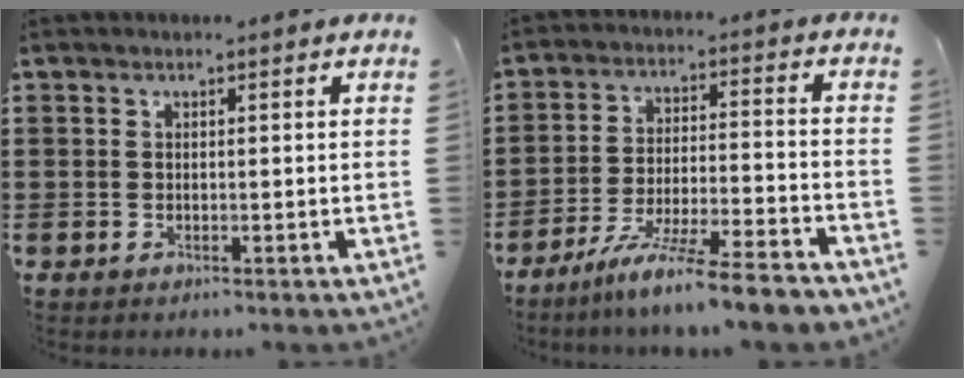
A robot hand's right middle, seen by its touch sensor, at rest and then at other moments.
{"total": 9.2, "force": [-7.9, -0.5, 4.6], "torque": [-0.083, -0.001, -0.154]}